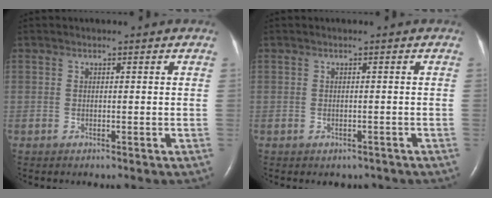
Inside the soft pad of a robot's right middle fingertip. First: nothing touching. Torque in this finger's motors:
{"motor_torque": [0.40, -0.32, 0.07, 0.00]}